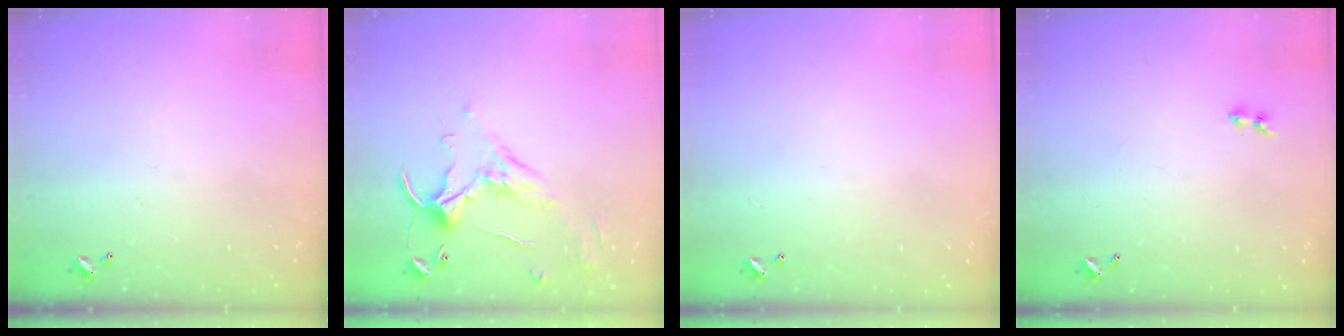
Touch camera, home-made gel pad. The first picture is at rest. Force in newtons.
{"total": 1.1, "press": 0.5, "slide": 1.0}
{"total": 2.6, "press": 2.6, "slide": 0.3}
{"total": 1.3, "press": 1.1, "slide": 0.7}